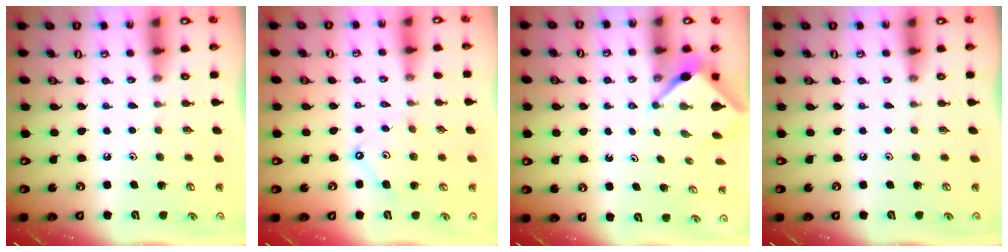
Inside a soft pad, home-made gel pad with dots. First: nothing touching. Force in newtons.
{"total": 6.6, "press": 6.6, "slide": 0.7}
{"total": 3.0, "press": 3.0, "slide": 0.2}
{"total": 0.0}